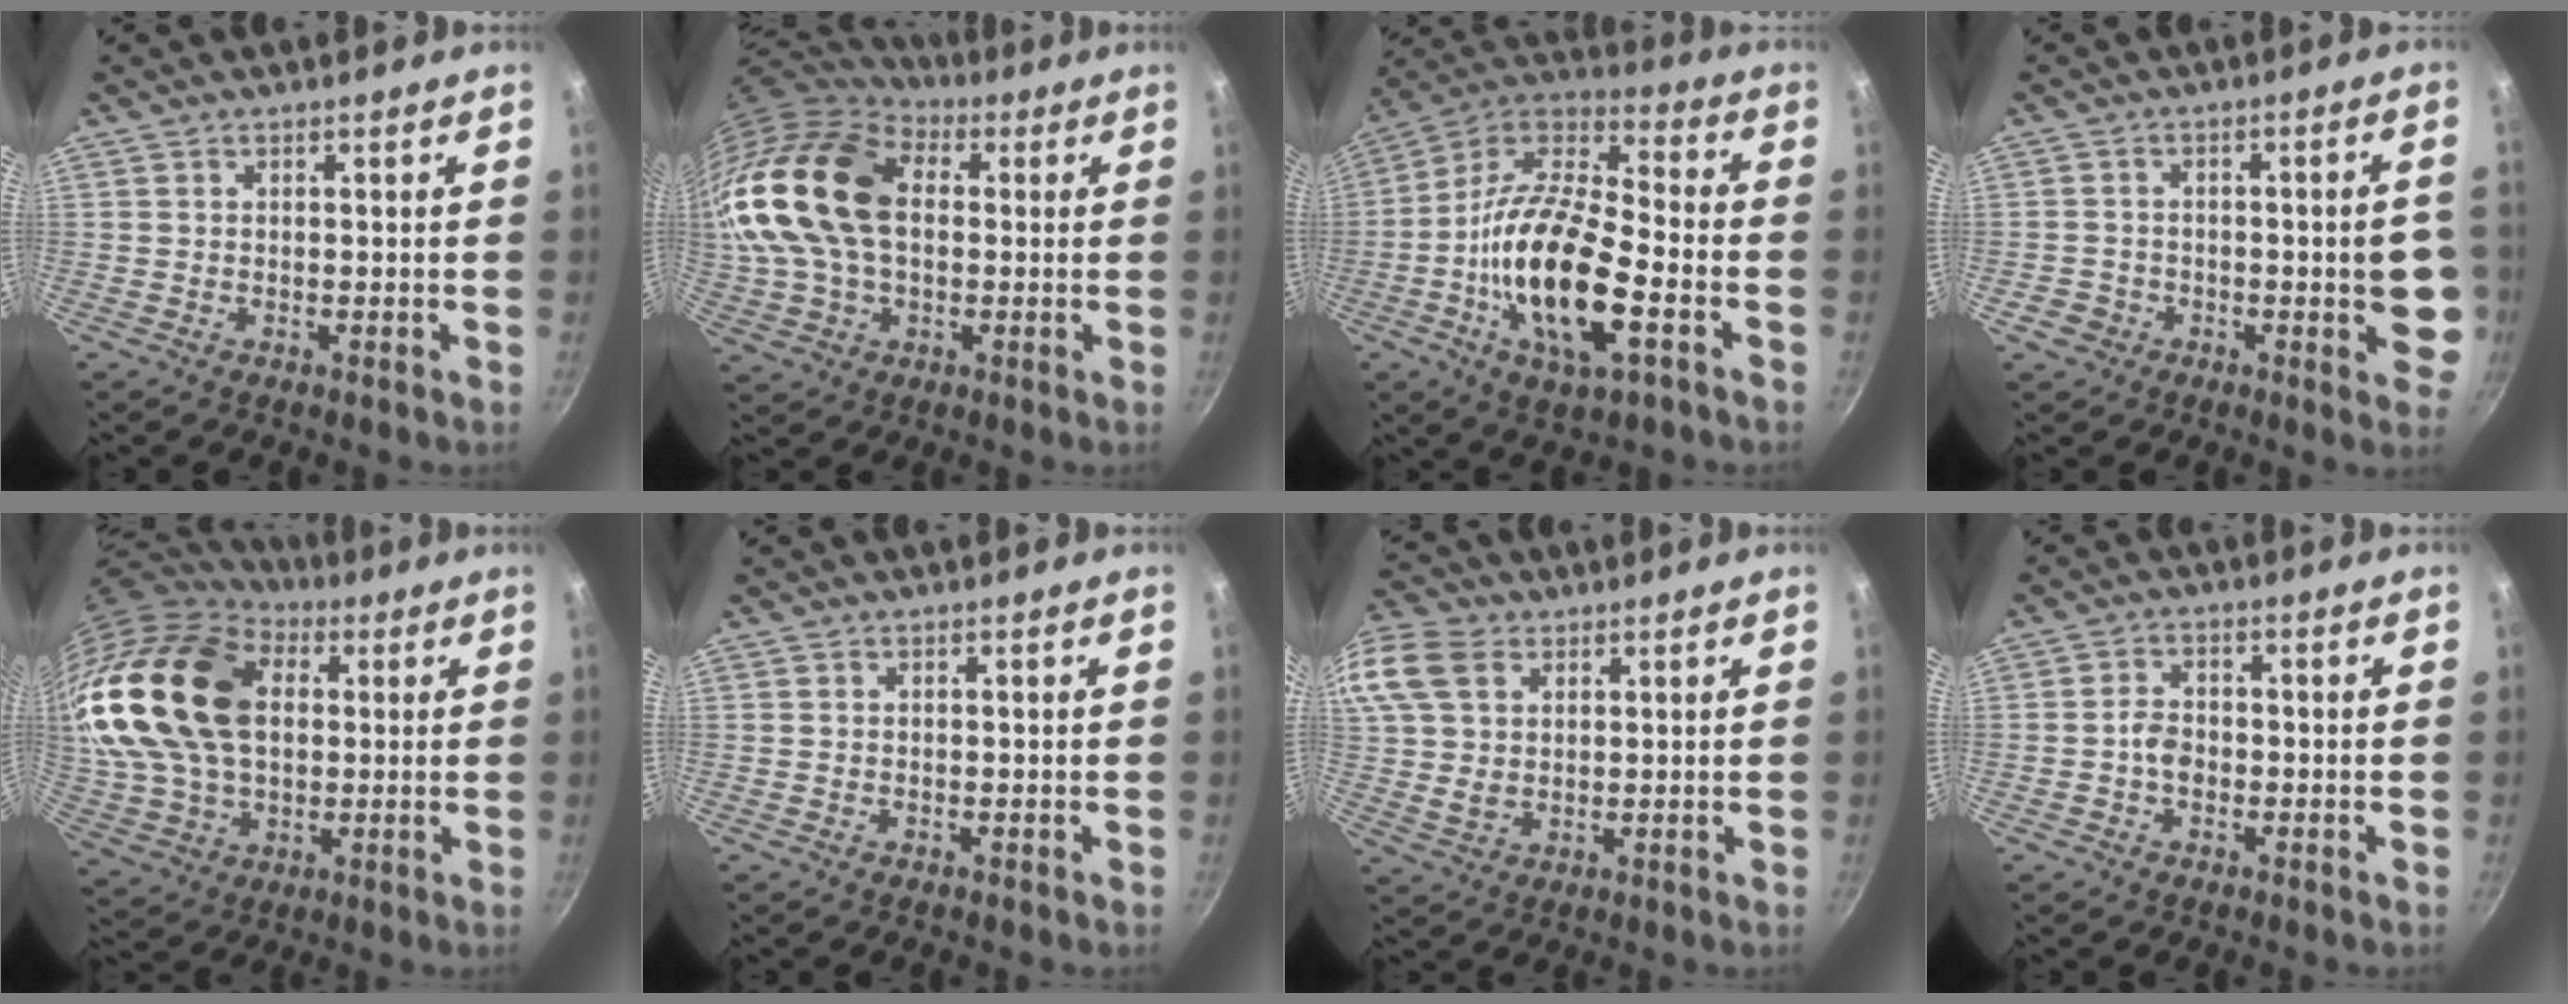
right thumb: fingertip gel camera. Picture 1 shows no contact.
{"total": 24.3, "force": [2.9, 16.1, 17.9], "torque": [-0.374, 0.031, 0.046]}
{"total": 21.8, "force": [-6.2, 8.6, 19.0], "torque": [-0.354, 0.028, -0.132]}
{"total": 8.9, "force": [-2.2, 4.9, 7.0], "torque": [-0.056, 0.019, -0.030]}
{"total": 25.1, "force": [5.6, 16.6, 18.0], "torque": [-0.337, 0.006, 0.106]}
{"total": 0.0}
{"total": 16.8, "force": [6.6, 12.1, 9.6], "torque": [-0.219, 0.015, 0.125]}
{"total": 3.4, "force": [-1.0, 2.6, 2.0], "torque": [-0.021, 0.015, -0.019]}